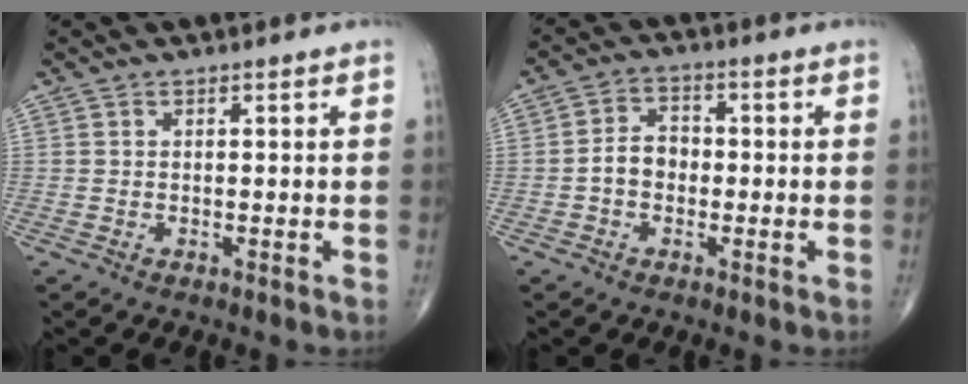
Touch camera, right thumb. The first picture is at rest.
{"total": 4.9, "force": [-0.8, 3.3, 3.6], "torque": [-0.060, 0.022, -0.021]}